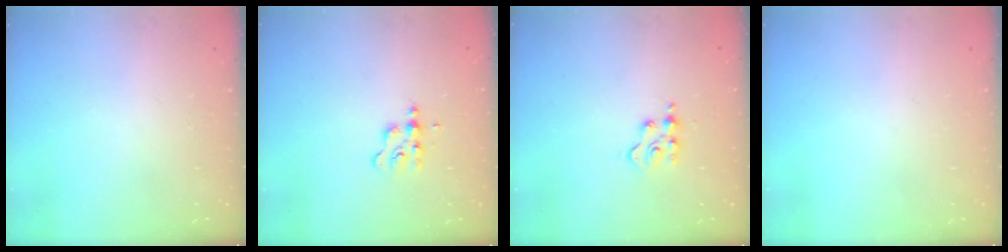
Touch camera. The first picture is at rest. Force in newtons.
{"total": 3.5, "press": 3.5, "slide": 0.5}
{"total": 3.4, "press": 3.4, "slide": 0.5}
{"total": 0.0}